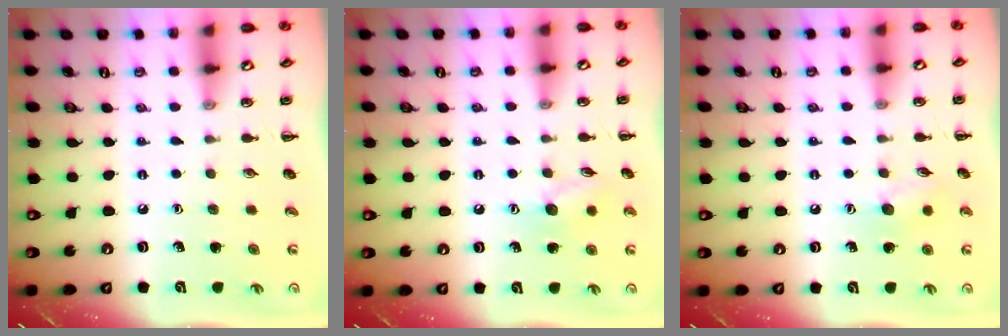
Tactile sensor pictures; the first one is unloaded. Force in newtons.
{"total": 8.2, "press": 8.1, "slide": 1.3}
{"total": 7.5, "press": 7.4, "slide": 1.3}